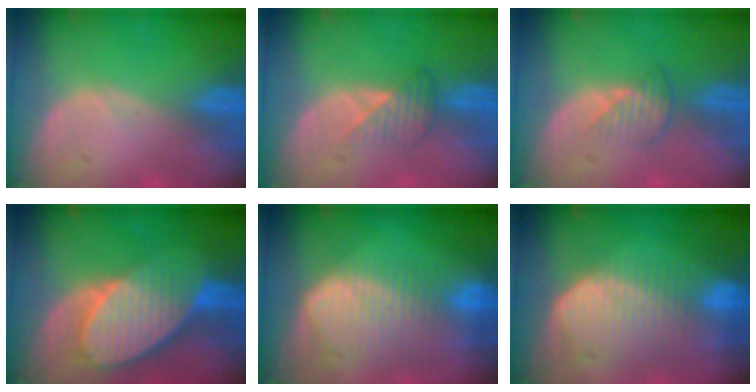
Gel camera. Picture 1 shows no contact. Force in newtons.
{"total": 3.5, "press": 3.2, "slide": 1.4}
{"total": 2.5, "press": 2.5, "slide": 0.3}
{"total": 10.3, "press": 9.0, "slide": 5.0}
{"total": 10.5, "press": 9.0, "slide": 5.3}
{"total": 10.3, "press": 9.0, "slide": 5.1}